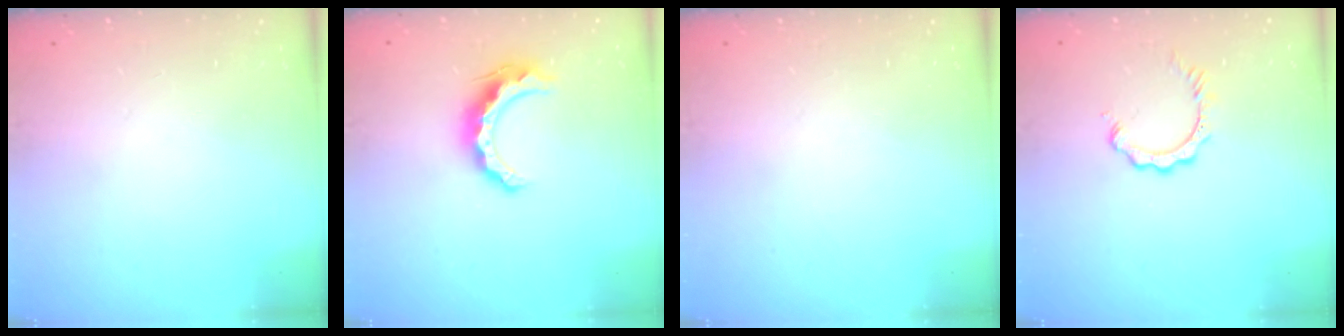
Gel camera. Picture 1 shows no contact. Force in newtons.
{"total": 10.6, "press": 10.6, "slide": 0.3}
{"total": 0.0}
{"total": 2.9, "press": 2.9, "slide": 0.5}